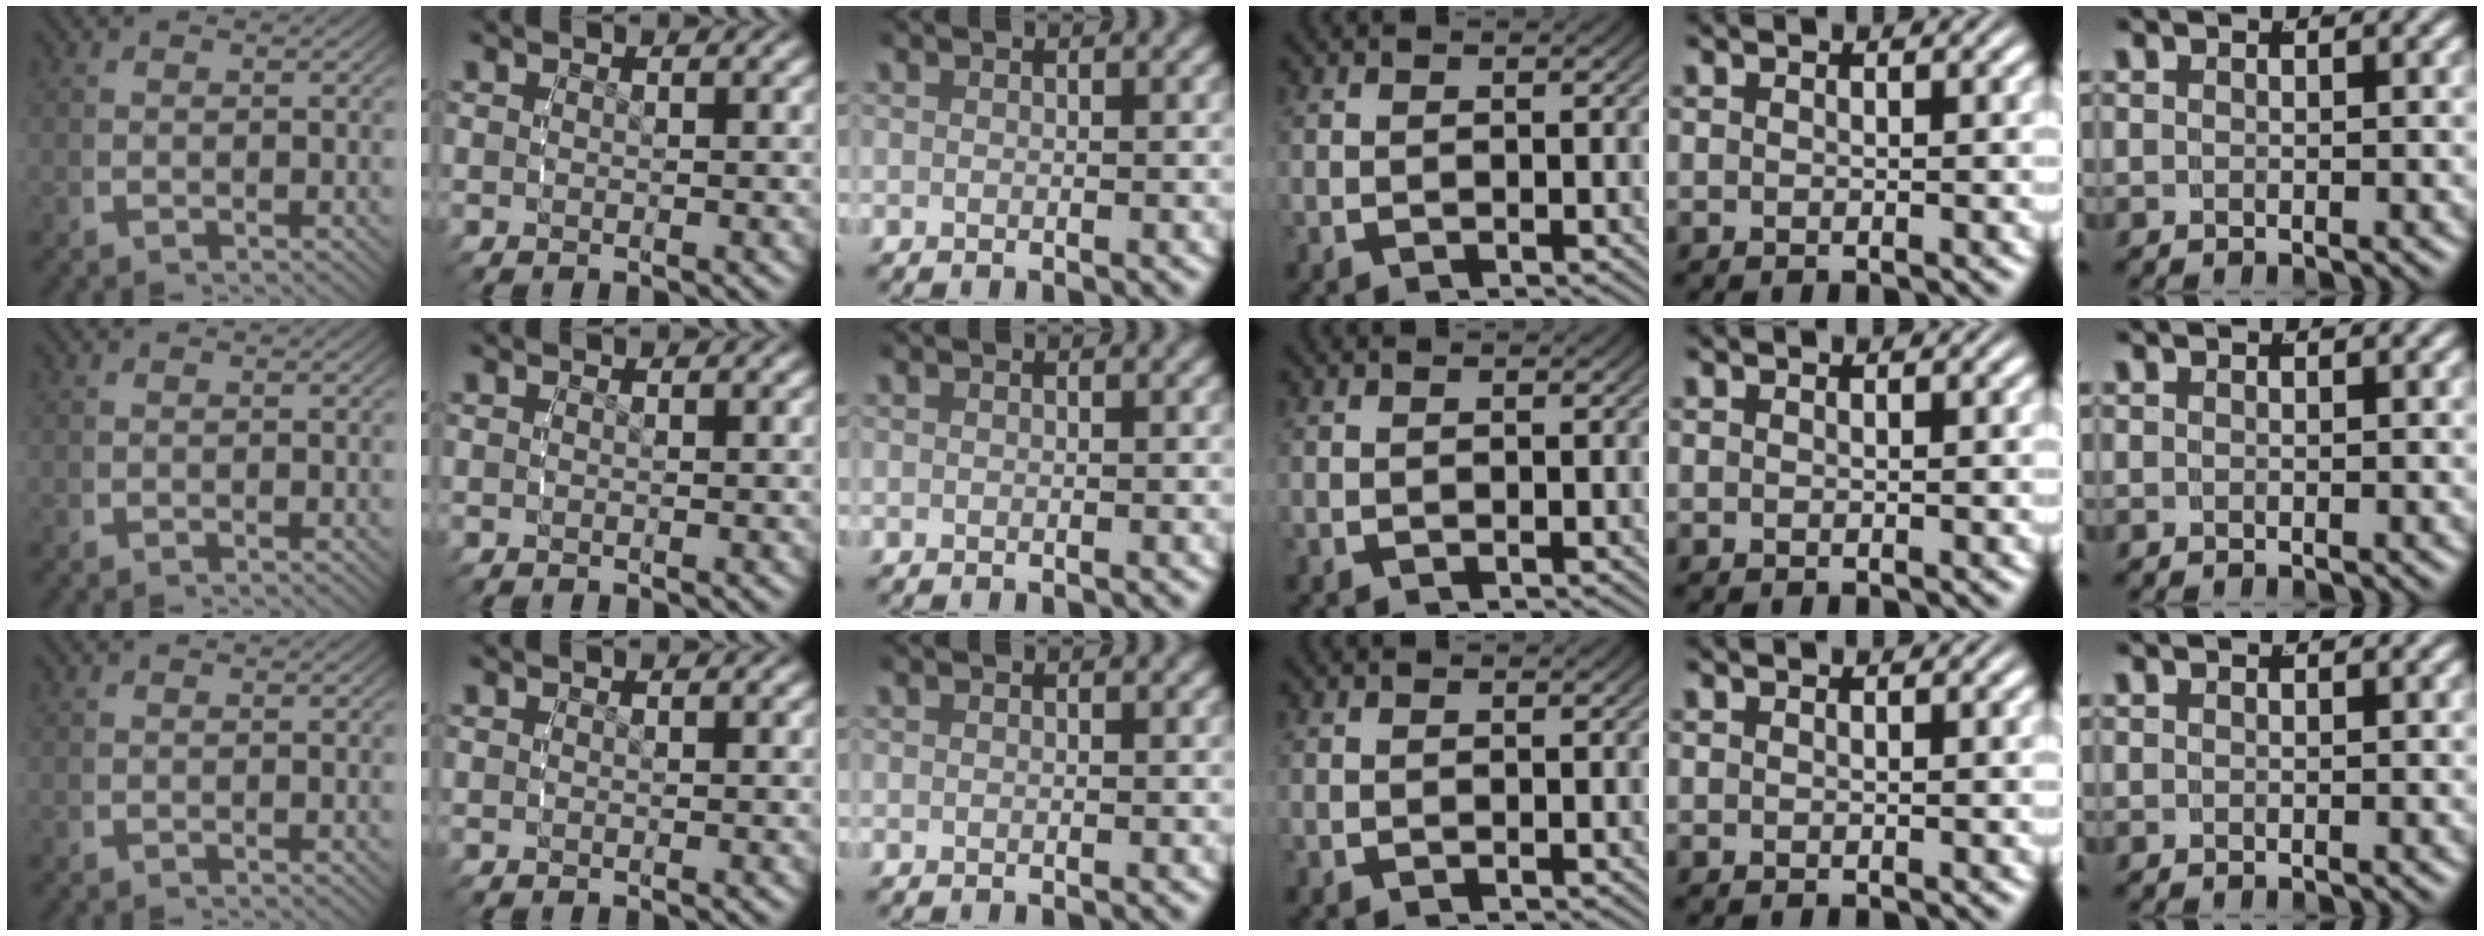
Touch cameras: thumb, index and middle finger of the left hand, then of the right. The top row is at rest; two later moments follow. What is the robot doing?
{"motion": "reach", "object": "plastic wrap"}